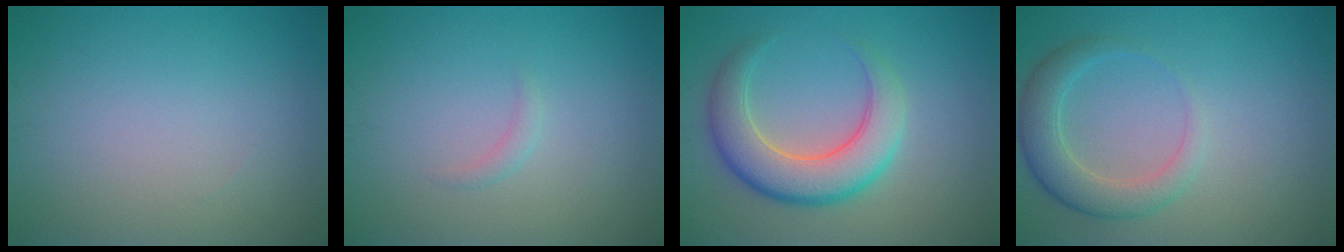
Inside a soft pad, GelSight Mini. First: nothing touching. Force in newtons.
{"total": 0.8, "press": 0.8, "slide": 0.1}
{"total": 6.2, "press": 6.2, "slide": 0.5}
{"total": 3.7, "press": 3.7, "slide": 0.3}